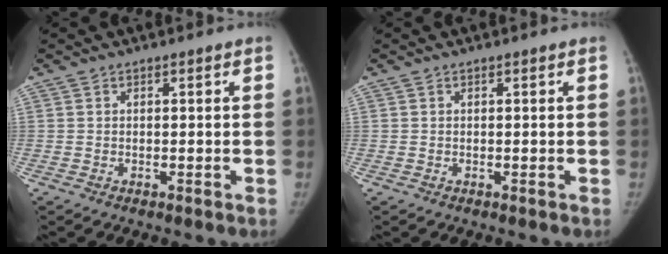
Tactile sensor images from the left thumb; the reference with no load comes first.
{"total": 0.0}